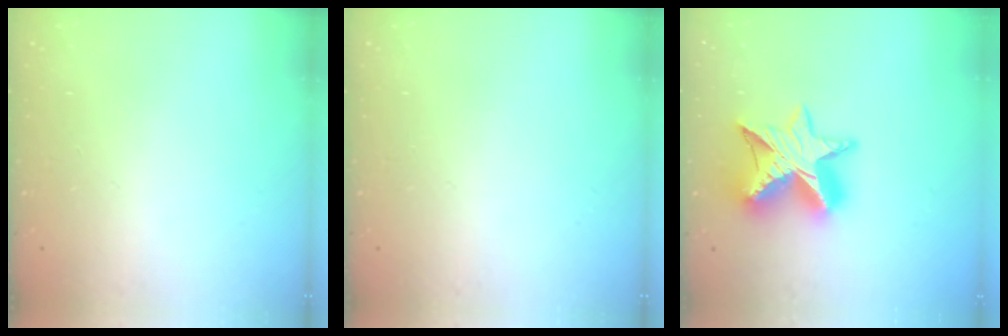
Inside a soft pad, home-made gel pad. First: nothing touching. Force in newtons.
{"total": 0.0}
{"total": 13.9, "press": 13.8, "slide": 1.0}